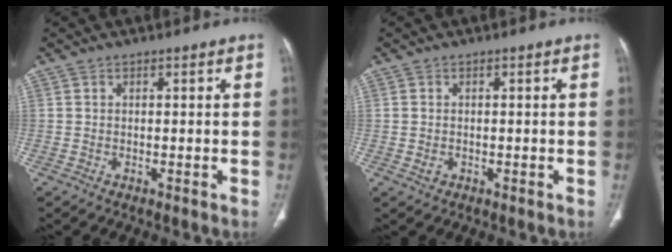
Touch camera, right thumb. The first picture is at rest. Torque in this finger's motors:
{"motor_torque": [-0.15, 0.01, -0.24, 0.11, 0.08]}